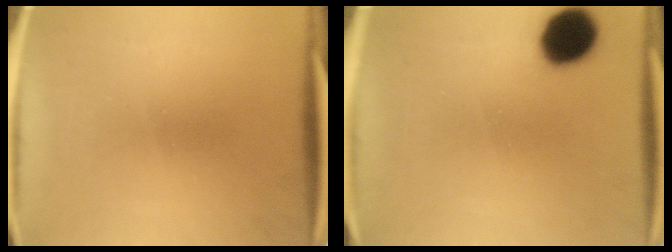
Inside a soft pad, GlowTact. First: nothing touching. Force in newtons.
{"total": 11.3}